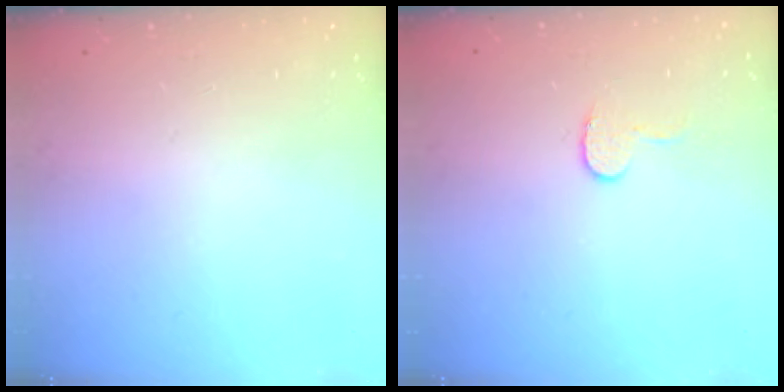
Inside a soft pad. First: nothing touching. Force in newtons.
{"total": 6.2, "press": 6.1, "slide": 0.6}